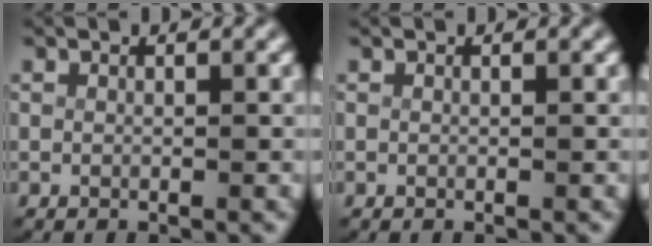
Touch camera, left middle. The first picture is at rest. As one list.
[{"total": 0.0}]